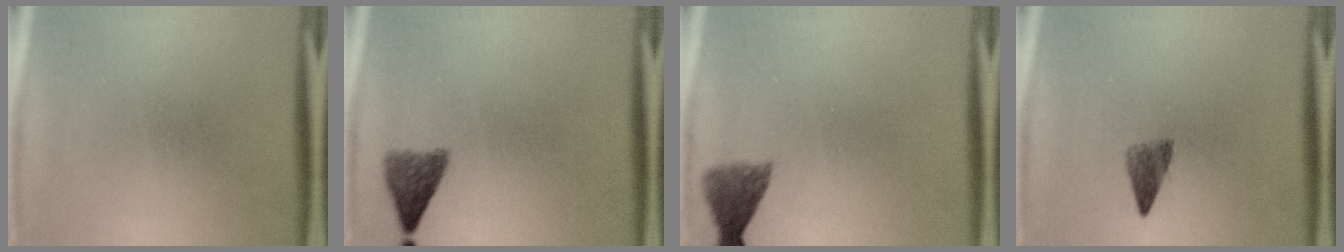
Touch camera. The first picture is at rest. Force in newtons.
{"total": 3.4}
{"total": 3.7}
{"total": 2.8}